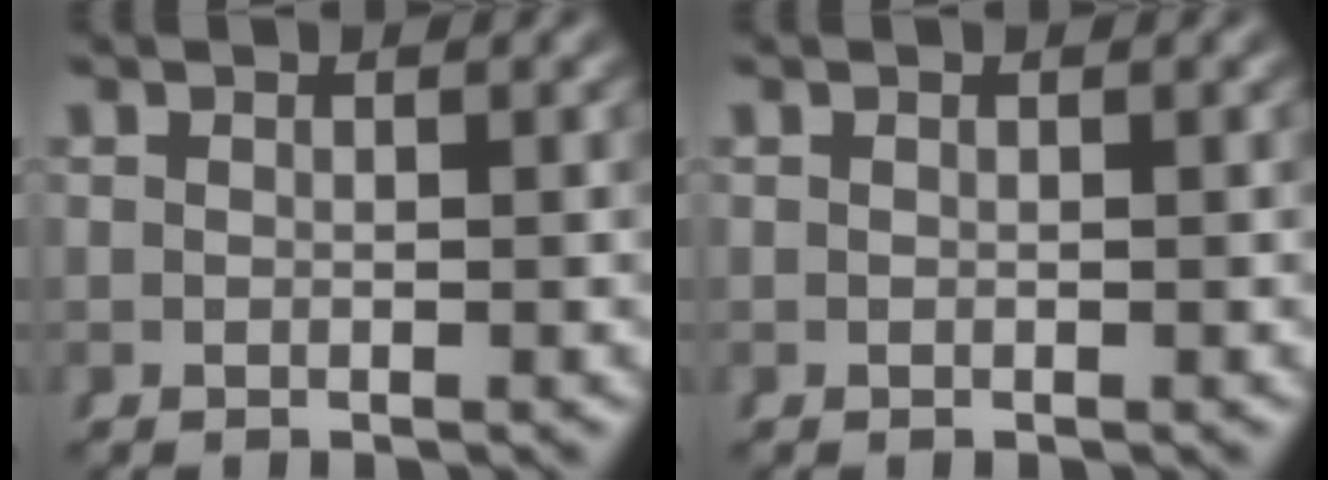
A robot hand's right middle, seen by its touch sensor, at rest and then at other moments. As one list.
[{"total": 0.0}]